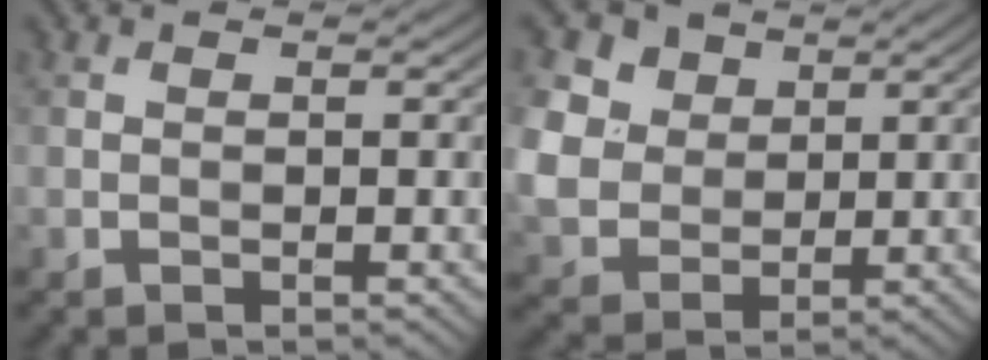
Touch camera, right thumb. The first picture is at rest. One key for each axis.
{"total": 7.2, "fx": 2.9, "fy": 5.9, "fz": 3.1, "tx": -0.115, "ty": 0.007, "tz": 0.045}